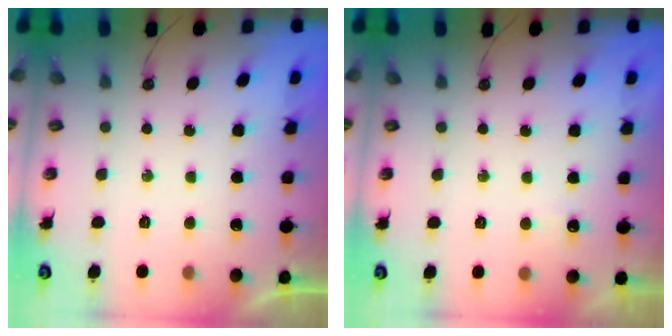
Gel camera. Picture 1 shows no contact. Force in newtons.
{"total": 2.9, "press": 2.8, "slide": 0.7}